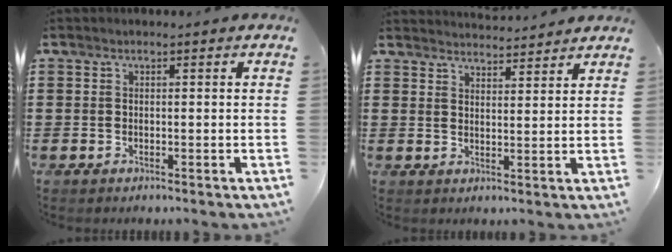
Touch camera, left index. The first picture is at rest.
{"total": 3.2, "force": [3.2, -0.1, 0.0], "torque": [-0.009, -0.014, 0.060]}